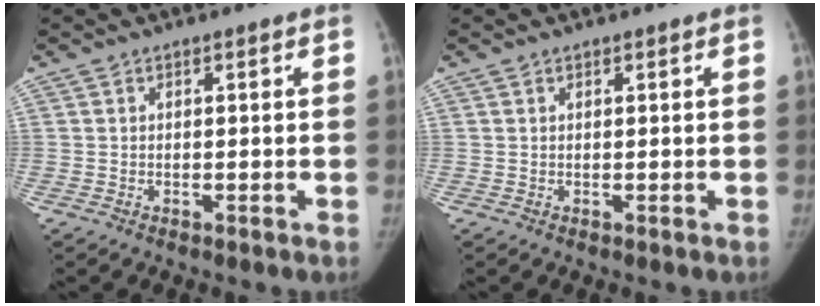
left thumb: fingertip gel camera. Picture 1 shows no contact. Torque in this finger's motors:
{"motor_torque": [0.03, 0.12, 0.07, -0.12, -0.01]}